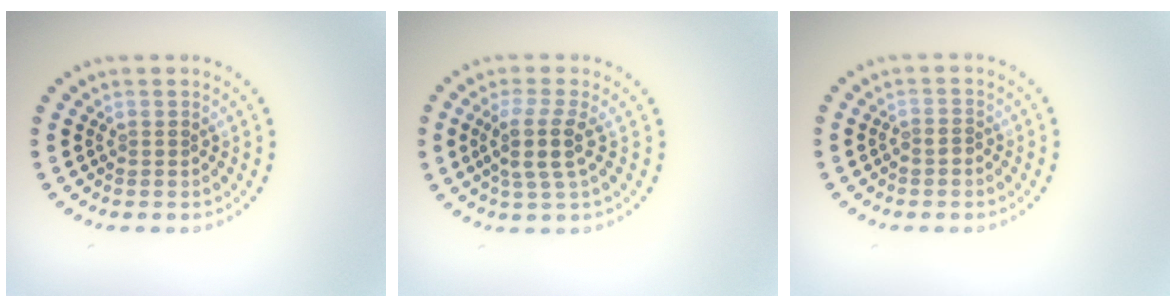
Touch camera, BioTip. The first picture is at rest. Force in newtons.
{"total": 3.2, "press": 2.6, "slide": 2.0}
{"total": 0.8, "press": 0.5, "slide": 0.6}